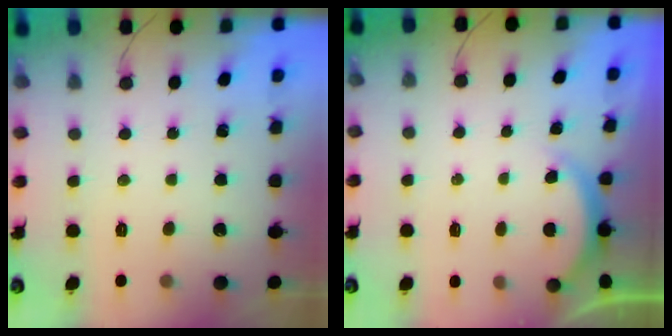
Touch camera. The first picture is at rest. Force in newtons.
{"total": 1.7, "press": 1.7, "slide": 0.4}